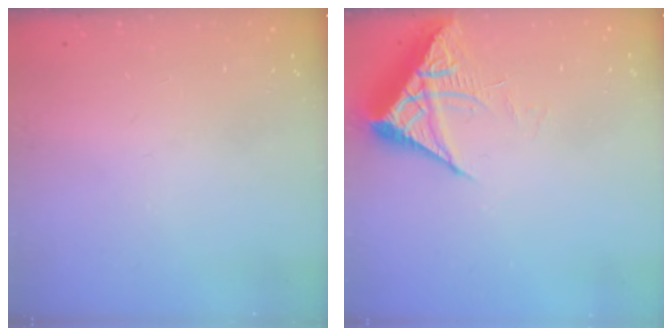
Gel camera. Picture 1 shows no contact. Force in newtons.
{"total": 7.0, "press": 7.0, "slide": 0.2}